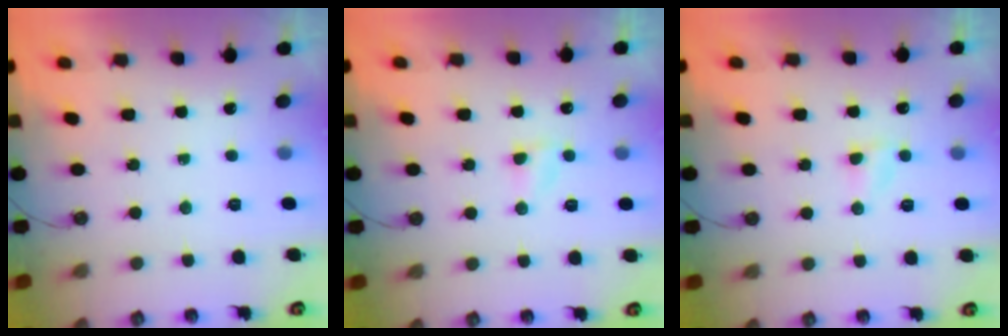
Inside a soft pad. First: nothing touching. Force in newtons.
{"total": 2.7, "press": 2.7, "slide": 0.3}
{"total": 2.7, "press": 2.7, "slide": 0.3}